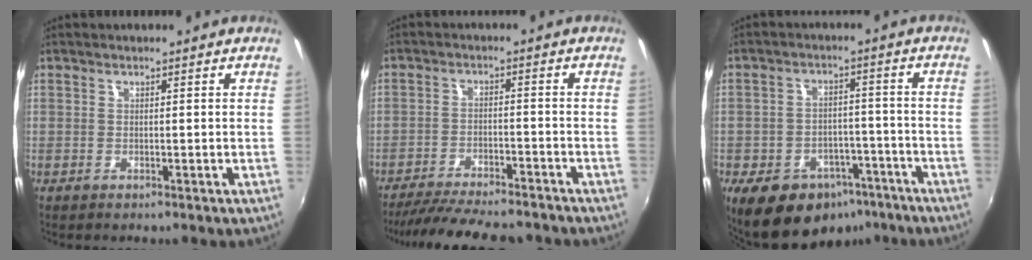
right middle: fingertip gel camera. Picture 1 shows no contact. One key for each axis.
{"total": 15.9, "fx": -13.8, "fy": 3.4, "fz": 7.1, "tx": -0.144, "ty": -0.021, "tz": -0.207}
{"total": 15.2, "fx": -9.6, "fy": 9.6, "fz": 6.7, "tx": -0.142, "ty": 0.011, "tz": -0.122}